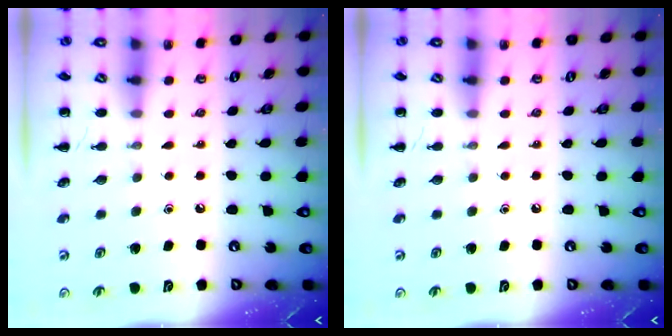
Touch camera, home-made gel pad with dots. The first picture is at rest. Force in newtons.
{"total": 0.0}